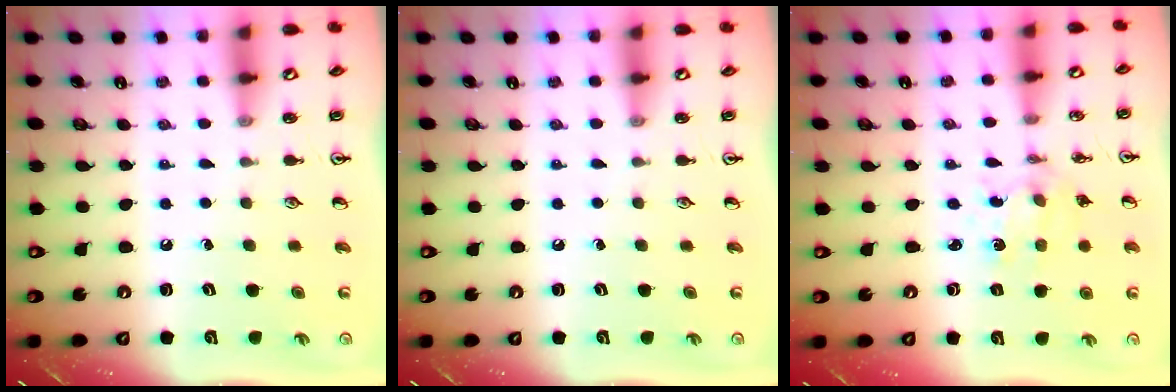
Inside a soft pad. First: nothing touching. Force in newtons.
{"total": 0.0}
{"total": 2.3, "press": 2.3, "slide": 0.4}